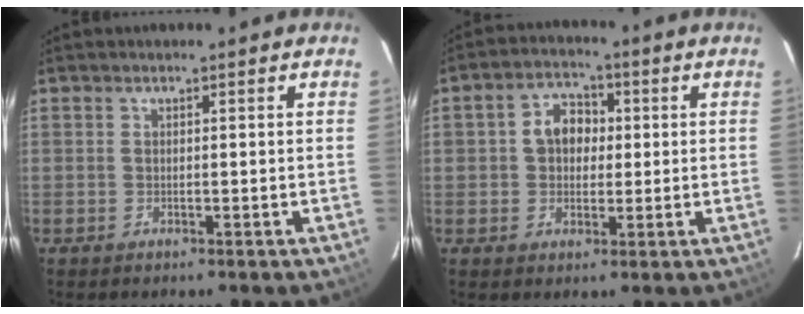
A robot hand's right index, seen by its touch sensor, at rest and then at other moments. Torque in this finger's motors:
{"motor_torque": [0.18, 0.00, 0.31, 0.06]}